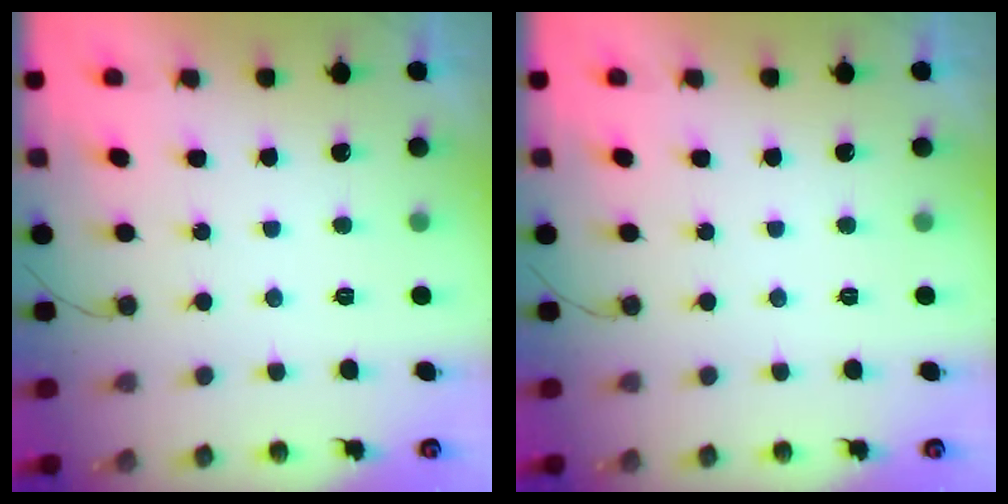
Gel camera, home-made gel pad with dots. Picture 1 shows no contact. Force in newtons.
{"total": 0.0}